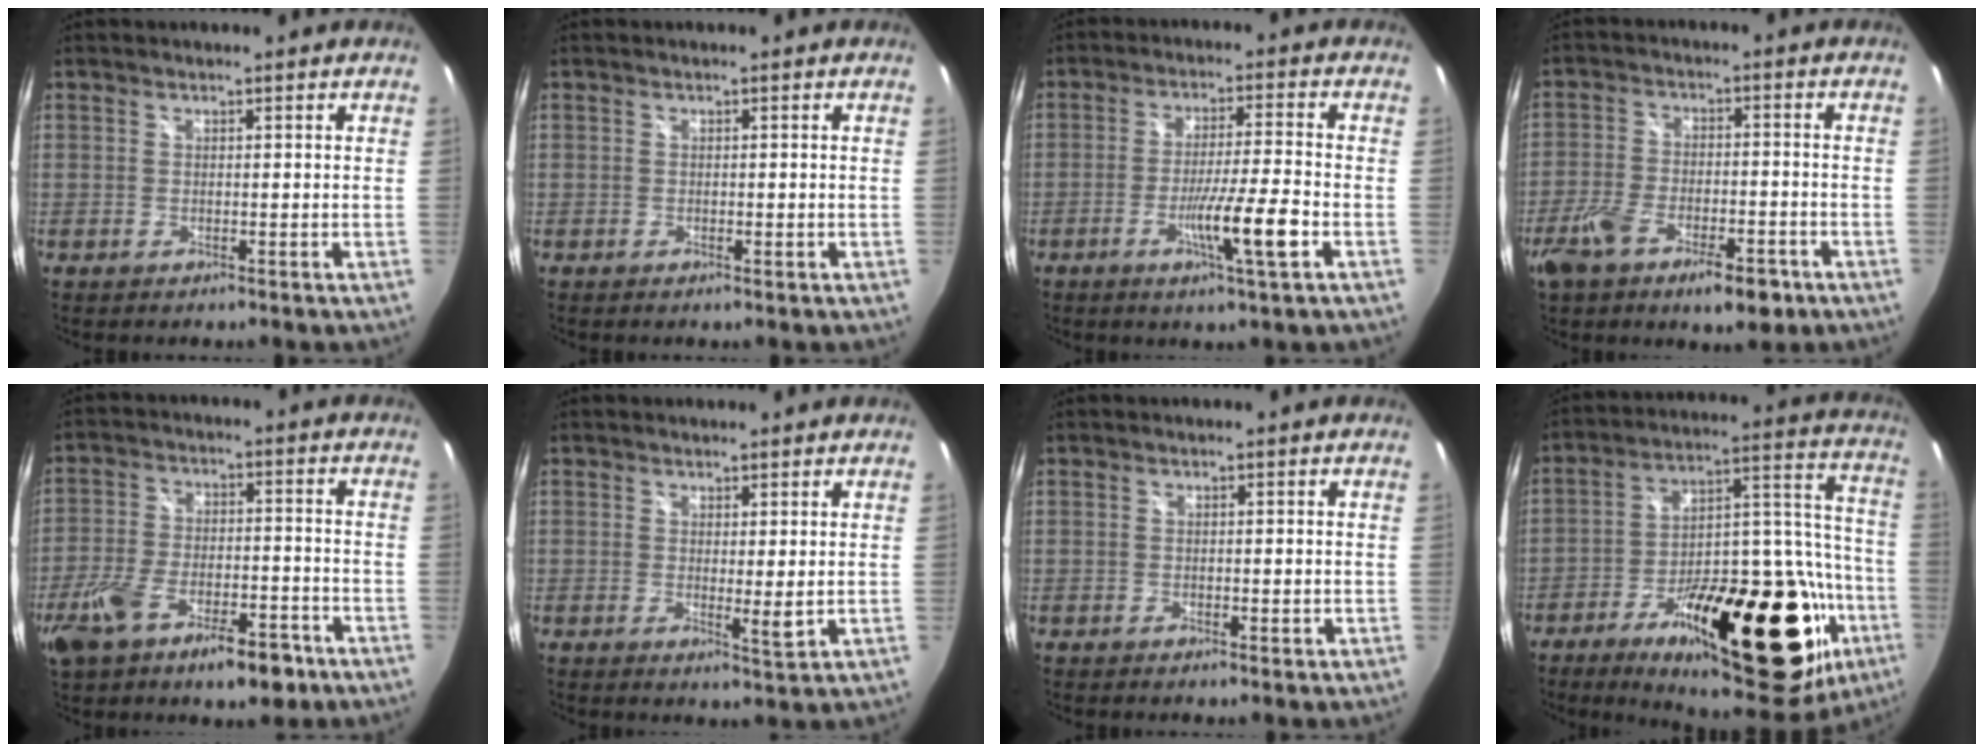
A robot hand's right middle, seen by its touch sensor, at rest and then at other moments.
{"total": 0.6, "force": [-0.3, 0.3, 0.5], "torque": [-0.007, 0.001, -0.005]}
{"total": 8.7, "force": [-3.7, -0.6, 7.9], "torque": [-0.141, -0.014, -0.064]}
{"total": 11.4, "force": [-6.8, 4.6, 8.0], "torque": [-0.174, -0.020, -0.118]}
{"total": 14.1, "force": [-8.3, 5.8, 9.8], "torque": [-0.212, -0.021, -0.141]}
{"total": 3.0, "force": [0.5, 0.5, 3.0], "torque": [-0.047, -0.010, 0.007]}
{"total": 1.2, "force": [-0.4, 0.6, 0.9], "torque": [-0.013, -0.001, -0.006]}
{"total": 34.9, "force": [-16.8, 13.2, 27.6], "torque": [-0.395, 0.023, -0.245]}